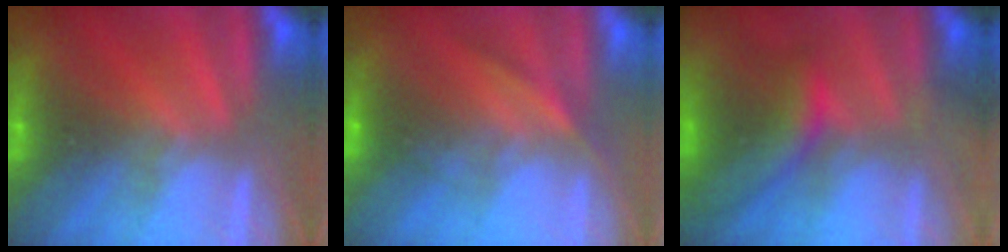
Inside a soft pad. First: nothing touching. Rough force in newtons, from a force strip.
{"total": 4.1}
{"total": 8.5}